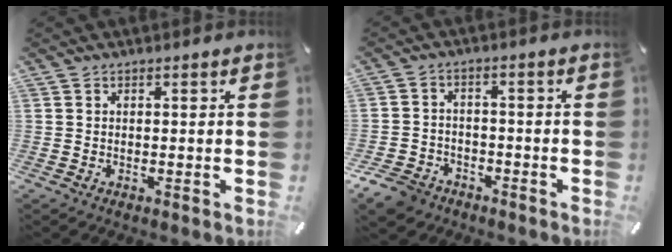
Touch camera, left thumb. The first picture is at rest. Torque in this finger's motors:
{"motor_torque": [-0.52, 1.27, 0.38, 0.35, 0.08]}